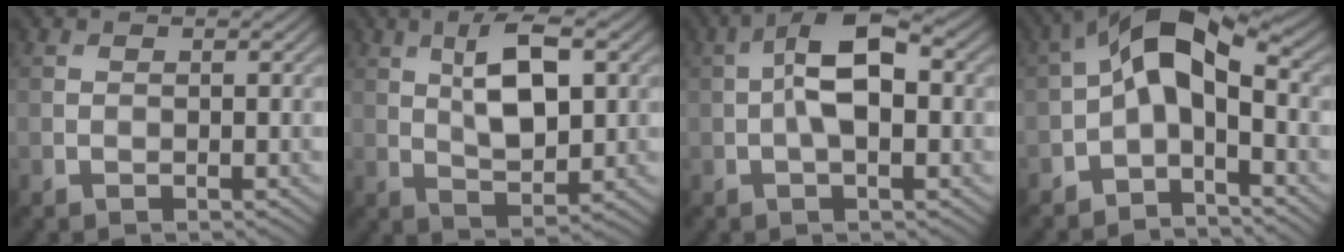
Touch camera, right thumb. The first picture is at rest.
{"total": 7.9, "force": [2.0, 3.3, 6.9], "torque": [-0.123, 0.008, 0.034]}
{"total": 7.1, "force": [0.1, 3.1, 6.4], "torque": [-0.125, 0.013, -0.008]}
{"total": 9.4, "force": [-1.3, 4.8, 8.0], "torque": [-0.148, 0.025, -0.040]}